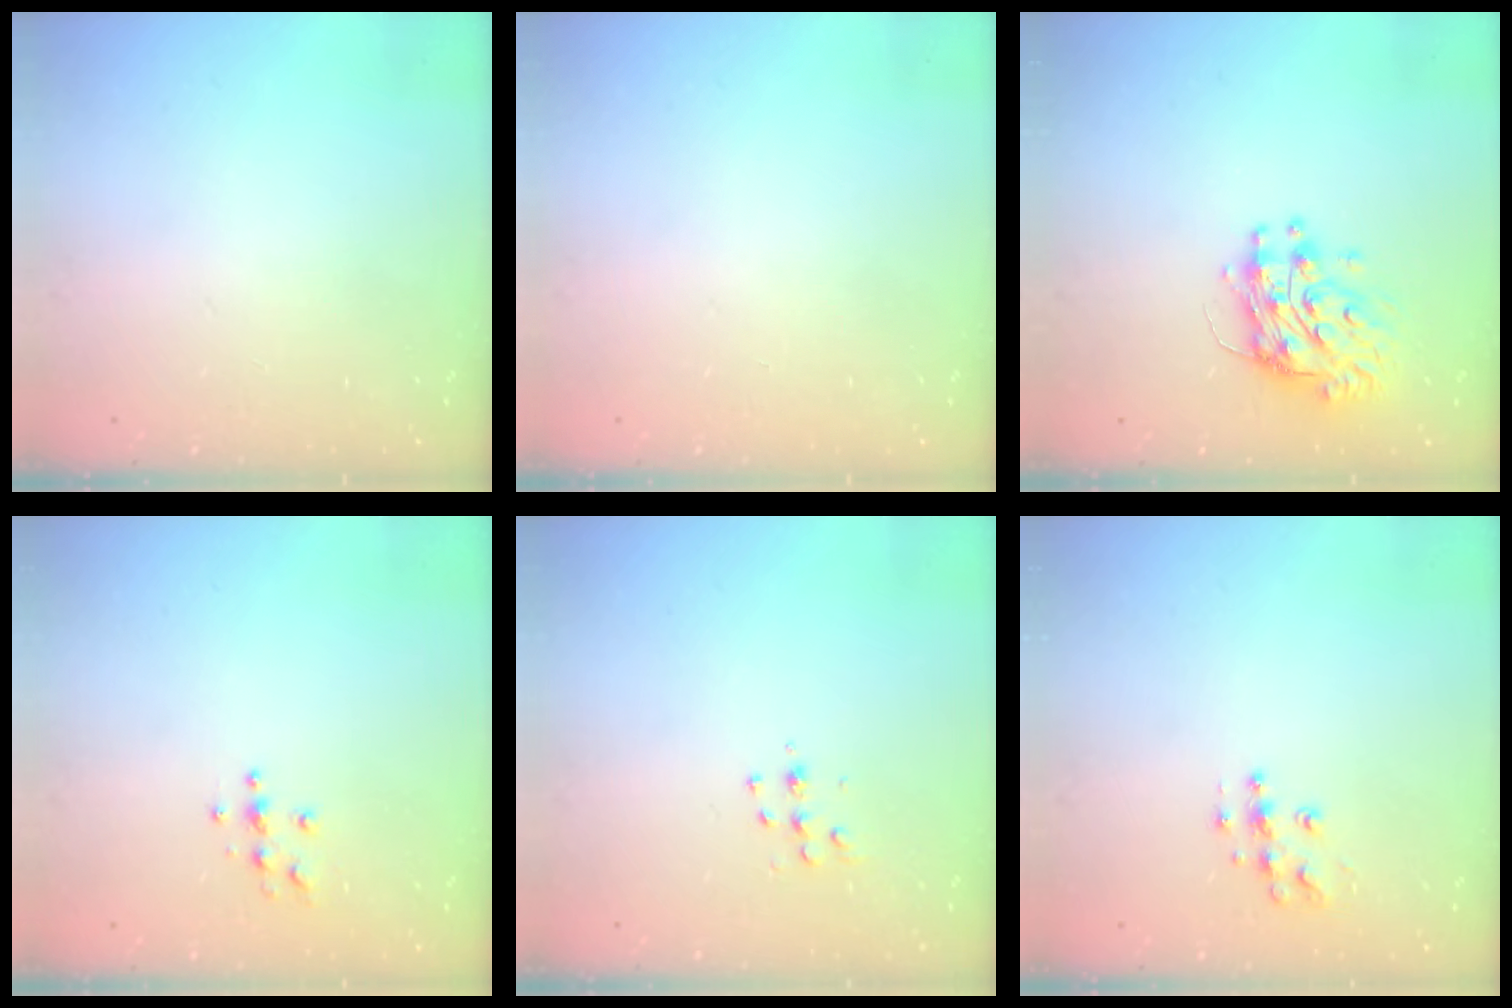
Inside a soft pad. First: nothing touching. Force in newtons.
{"total": 0.0}
{"total": 10.1, "press": 10.1, "slide": 1.0}
{"total": 3.9, "press": 3.8, "slide": 0.4}
{"total": 5.5, "press": 5.5, "slide": 0.4}
{"total": 8.7, "press": 8.7, "slide": 0.5}